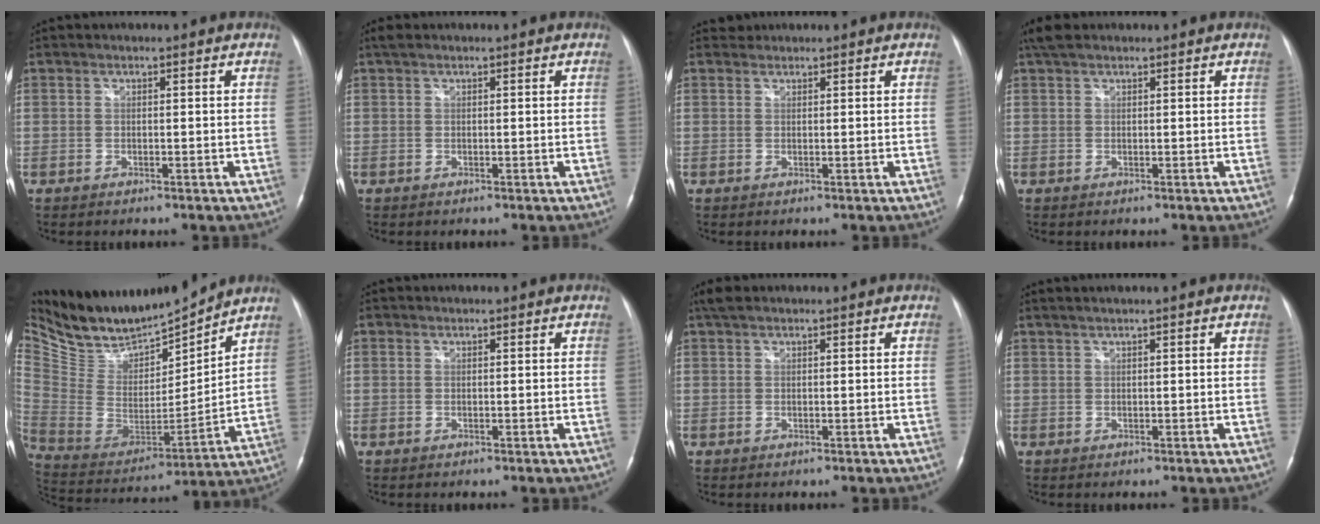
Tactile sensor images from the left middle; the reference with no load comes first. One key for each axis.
{"total": 1.0, "fx": 0.7, "fy": 0.4, "fz": 0.5, "tx": -0.013, "ty": 0.018, "tz": 0.014}
{"total": 0.9, "fx": 0.8, "fy": 0.3, "fz": -0.3, "tx": 0.000, "ty": 0.008, "tz": 0.013}
{"total": 2.8, "fx": 2.2, "fy": 1.1, "fz": 1.3, "tx": -0.030, "ty": 0.023, "tz": 0.041}
{"total": 21.5, "fx": 19.5, "fy": 6.0, "fz": 6.9, "tx": -0.156, "ty": -0.023, "tz": 0.341}
{"total": 0.0}
{"total": 2.0, "fx": 1.5, "fy": 0.8, "fz": 1.0, "tx": -0.022, "ty": 0.020, "tz": 0.030}
{"total": 1.9, "fx": 1.4, "fy": -0.3, "fz": 1.3, "tx": -0.026, "ty": 0.016, "tz": 0.029}